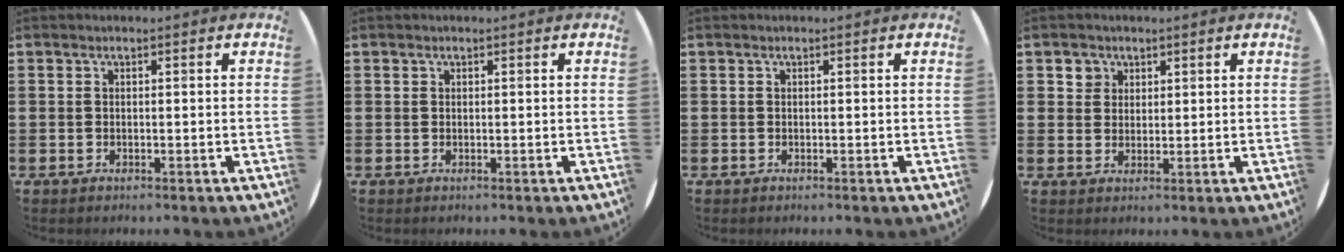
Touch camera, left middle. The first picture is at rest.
{"total": 0.0}
{"total": 0.0}
{"total": 2.2, "force": [1.5, 1.6, 0.1], "torque": [0.011, -0.003, 0.027]}